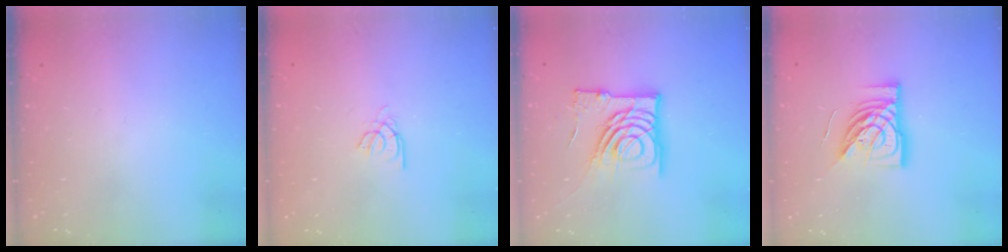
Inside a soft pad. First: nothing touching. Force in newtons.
{"total": 2.2, "press": 2.1, "slide": 0.4}
{"total": 14.9, "press": 14.8, "slide": 1.8}
{"total": 15.1, "press": 15.0, "slide": 1.7}